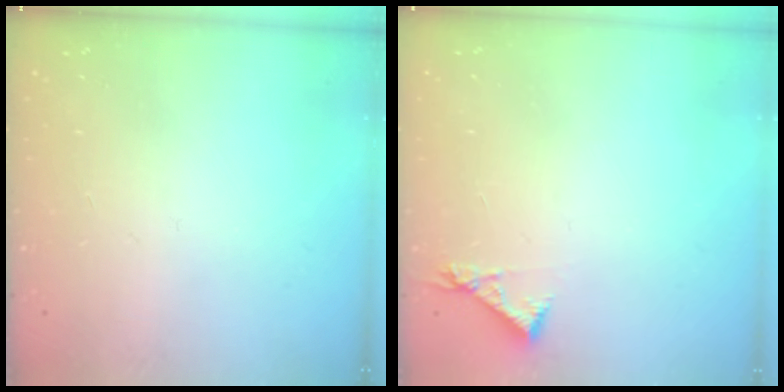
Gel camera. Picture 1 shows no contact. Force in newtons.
{"total": 4.7, "press": 4.7, "slide": 0.4}